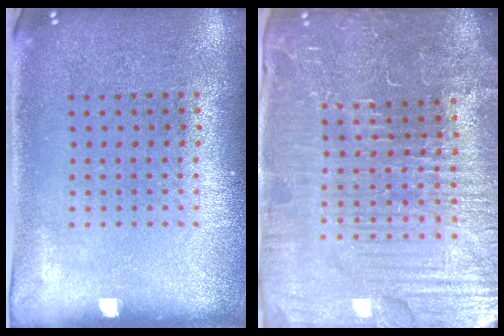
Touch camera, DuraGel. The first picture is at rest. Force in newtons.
{"total": 5.6, "press": 5.2, "slide": 2.3}